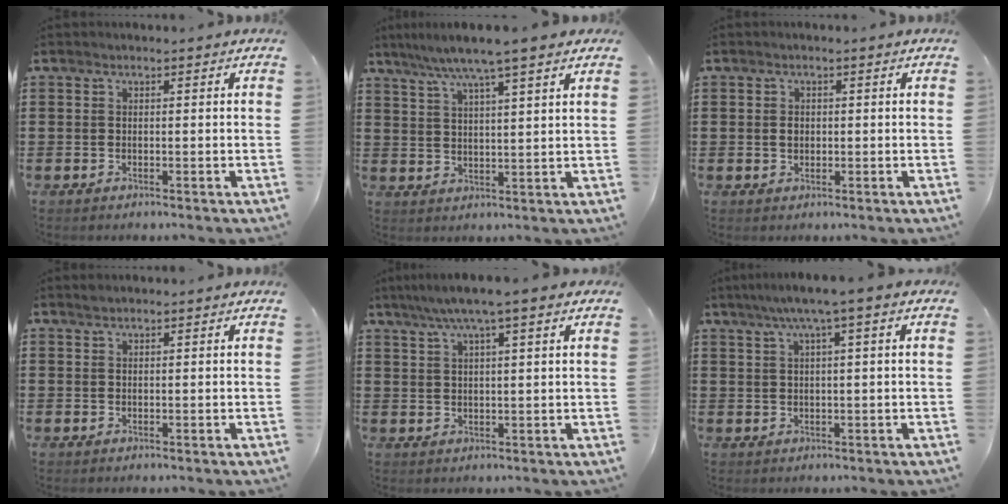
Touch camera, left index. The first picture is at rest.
{"total": 6.3, "force": [4.9, -0.3, 4.0], "torque": [-0.092, -0.015, 0.082]}
{"total": 1.4, "force": [0.1, 1.1, 0.9], "torque": [-0.021, 0.007, -0.001]}
{"total": 0.8, "force": [0.7, 0.3, 0.3], "torque": [-0.007, 0.002, 0.013]}
{"total": 4.8, "force": [3.2, 0.0, 3.6], "torque": [-0.077, 0.000, 0.054]}
{"total": 3.7, "force": [1.5, -0.2, 3.4], "torque": [-0.067, 0.000, 0.023]}